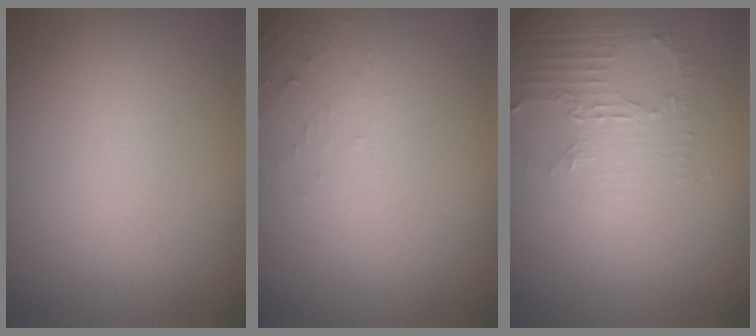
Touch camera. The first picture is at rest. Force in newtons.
{"total": 0.9, "press": 0.9, "slide": 0.1}
{"total": 2.5, "press": 1.7, "slide": 1.8}